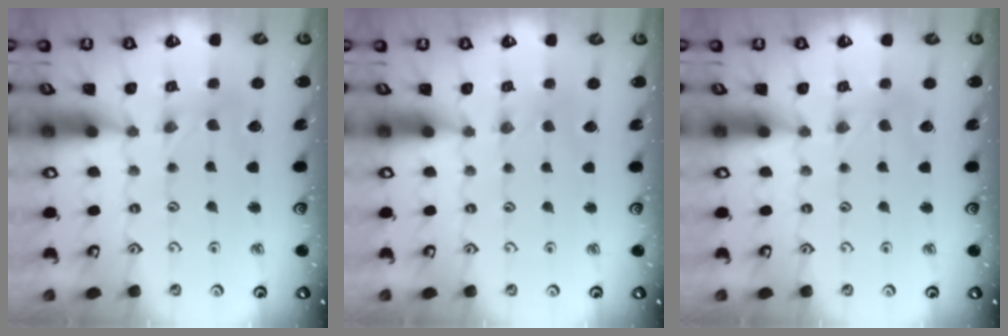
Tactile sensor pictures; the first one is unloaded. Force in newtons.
{"total": 0.0}
{"total": 1.3, "press": 1.3, "slide": 0.2}